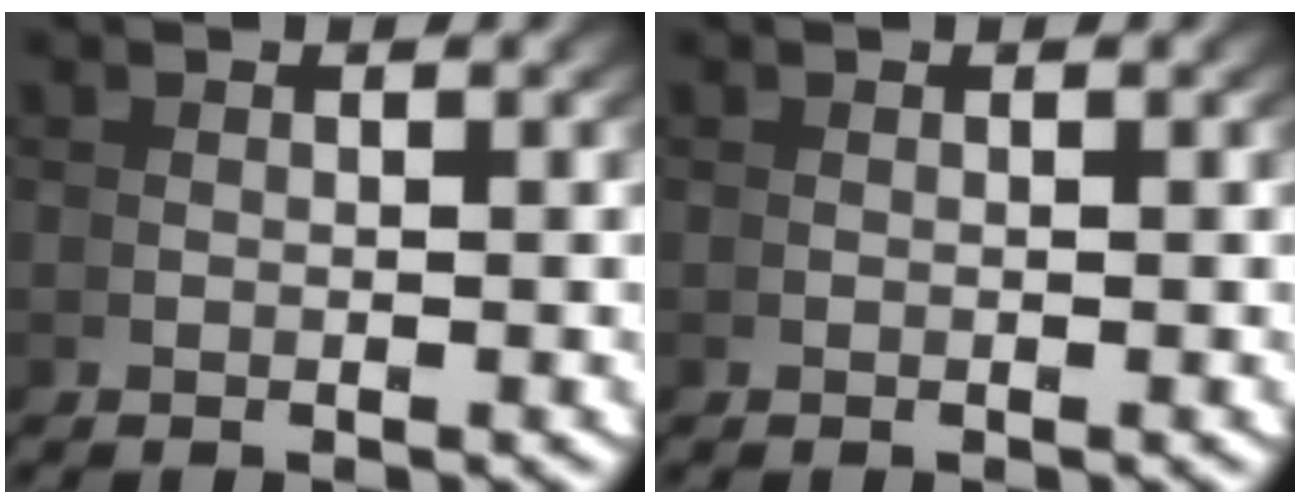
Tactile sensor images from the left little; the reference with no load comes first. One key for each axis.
{"total": 0.0}